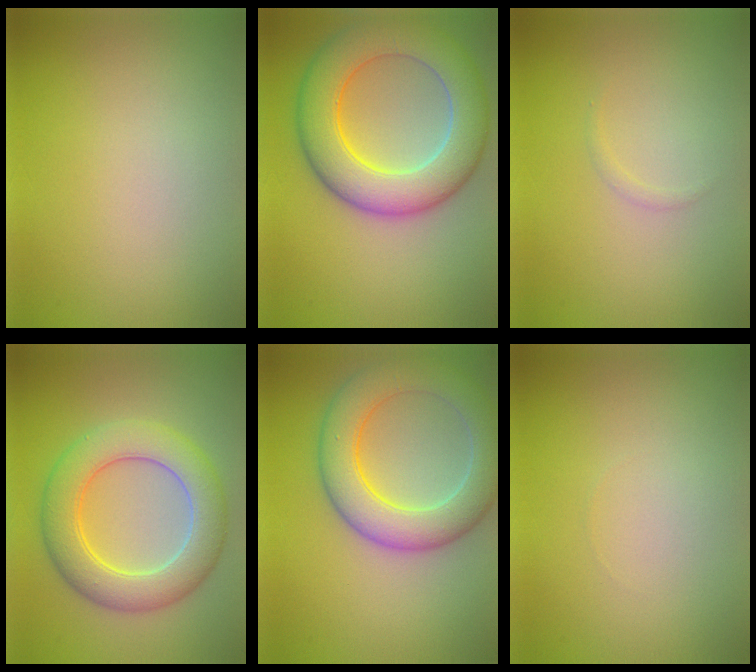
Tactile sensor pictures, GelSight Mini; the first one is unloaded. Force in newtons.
{"total": 9.3, "press": 9.3, "slide": 0.6}
{"total": 0.5, "press": 0.5, "slide": 0.1}
{"total": 7.0, "press": 7.0, "slide": 0.2}
{"total": 7.4, "press": 7.3, "slide": 0.4}
{"total": 0.0}